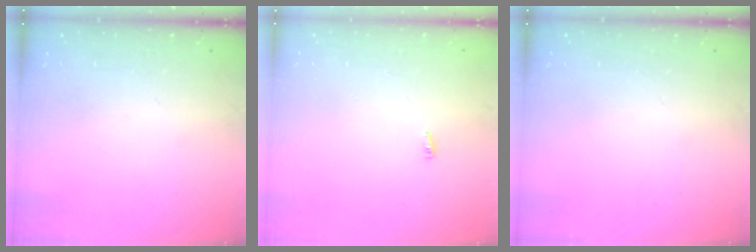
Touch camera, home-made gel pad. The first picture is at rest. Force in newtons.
{"total": 1.8, "press": 1.7, "slide": 0.6}
{"total": 0.0}